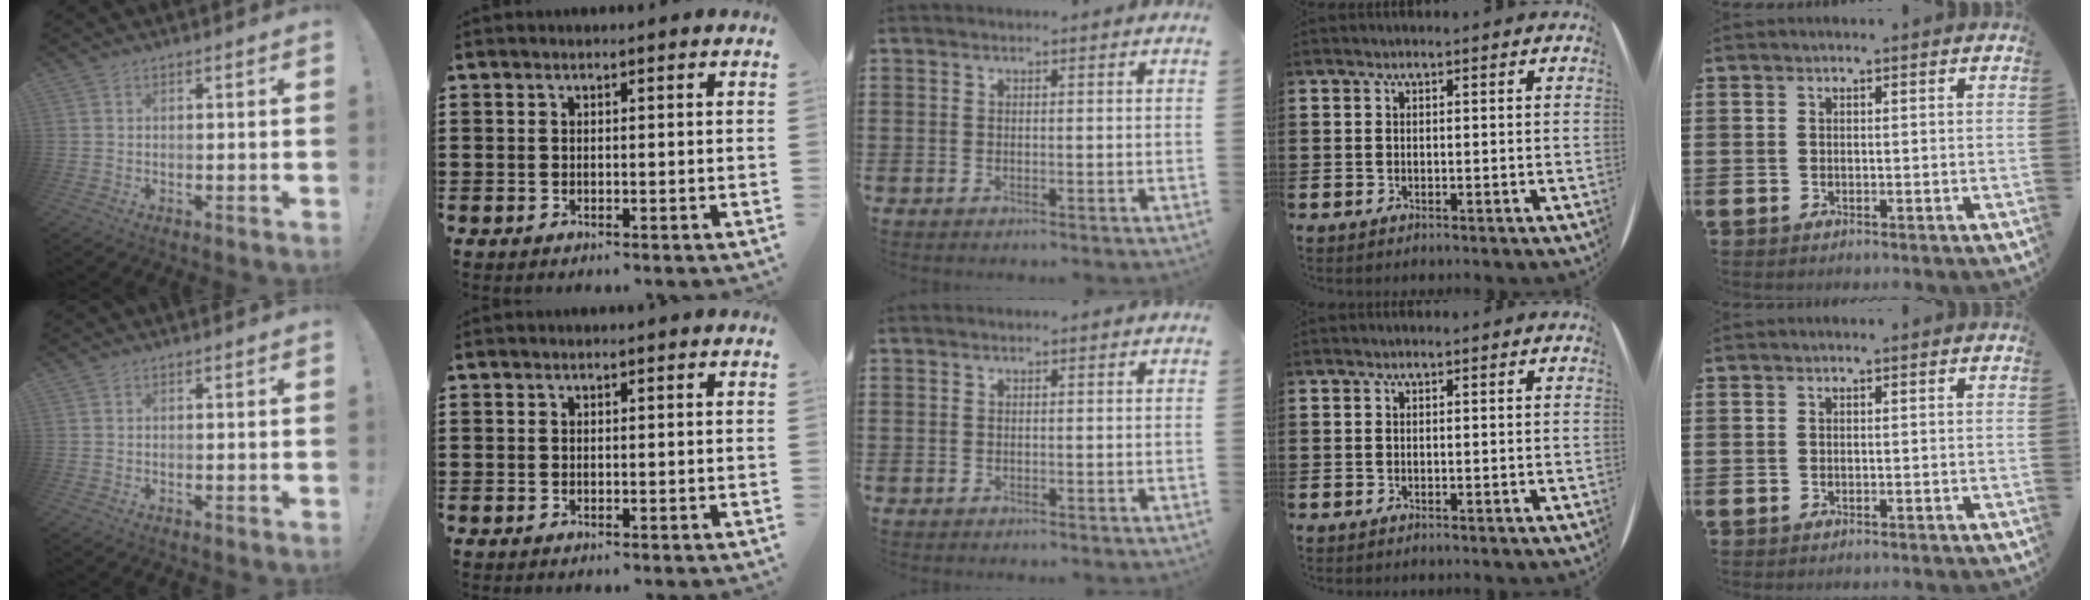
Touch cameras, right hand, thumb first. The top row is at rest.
{}